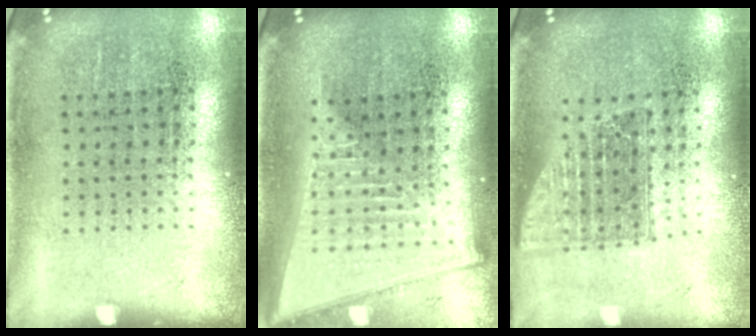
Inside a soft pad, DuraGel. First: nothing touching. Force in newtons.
{"total": 2.2, "press": 1.8, "slide": 1.3}
{"total": 1.5, "press": 1.2, "slide": 1.0}